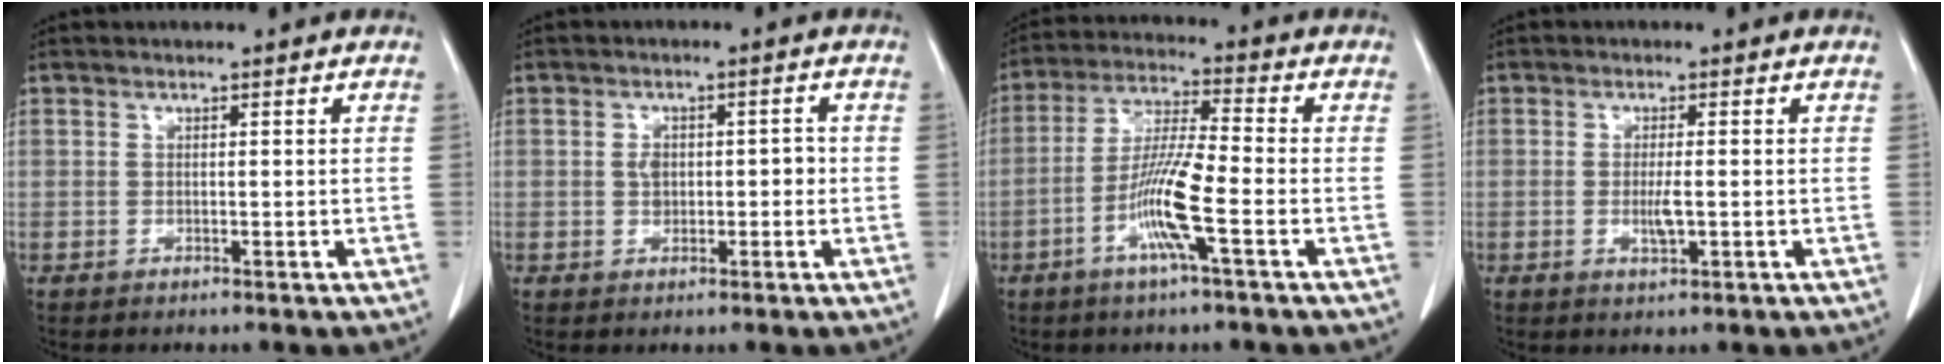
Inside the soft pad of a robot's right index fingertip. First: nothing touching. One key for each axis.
{"total": 3.2, "fx": -0.1, "fy": 2.2, "fz": 2.3, "tx": -0.030, "ty": 0.013, "tz": 0.003}
{"total": 9.7, "fx": -3.5, "fy": 0.0, "fz": 9.1, "tx": -0.180, "ty": -0.003, "tz": -0.072}
{"total": 2.6, "fx": -0.4, "fy": 0.4, "fz": 2.5, "tx": -0.050, "ty": -0.002, "tz": -0.004}